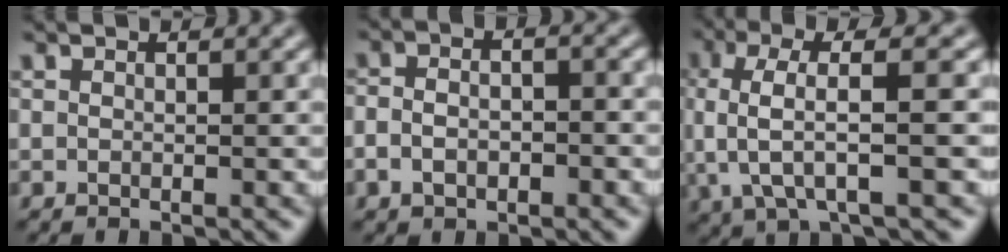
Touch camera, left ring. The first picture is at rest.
{"total": 3.7, "force": [-1.0, 2.3, 2.7], "torque": [-0.040, 0.000, -0.016]}
{"total": 6.4, "force": [0.5, 1.7, 6.1], "torque": [-0.119, 0.007, 0.009]}